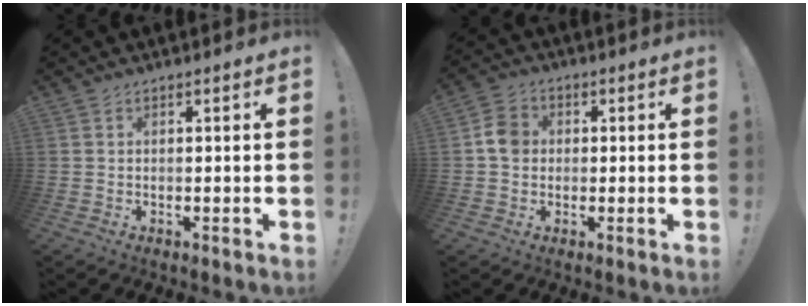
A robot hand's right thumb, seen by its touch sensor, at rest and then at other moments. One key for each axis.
{"total": 6.4, "fx": 0.3, "fy": 5.6, "fz": 3.1, "tx": -0.042, "ty": 0.016, "tz": 0.009}